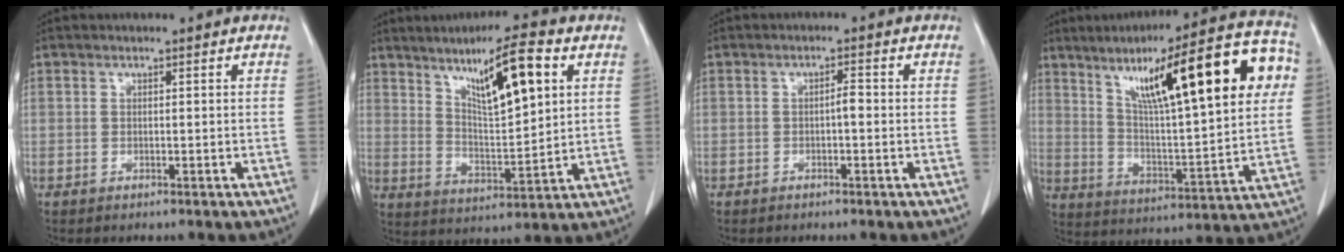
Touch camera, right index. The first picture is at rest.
{"total": 11.9, "force": [5.6, 1.6, 10.4], "torque": [-0.175, 0.004, 0.099]}
{"total": 1.4, "force": [-0.3, 0.3, 1.3], "torque": [-0.019, 0.004, -0.005]}
{"total": 25.6, "force": [9.6, 4.1, 23.4], "torque": [-0.349, 0.044, 0.146]}